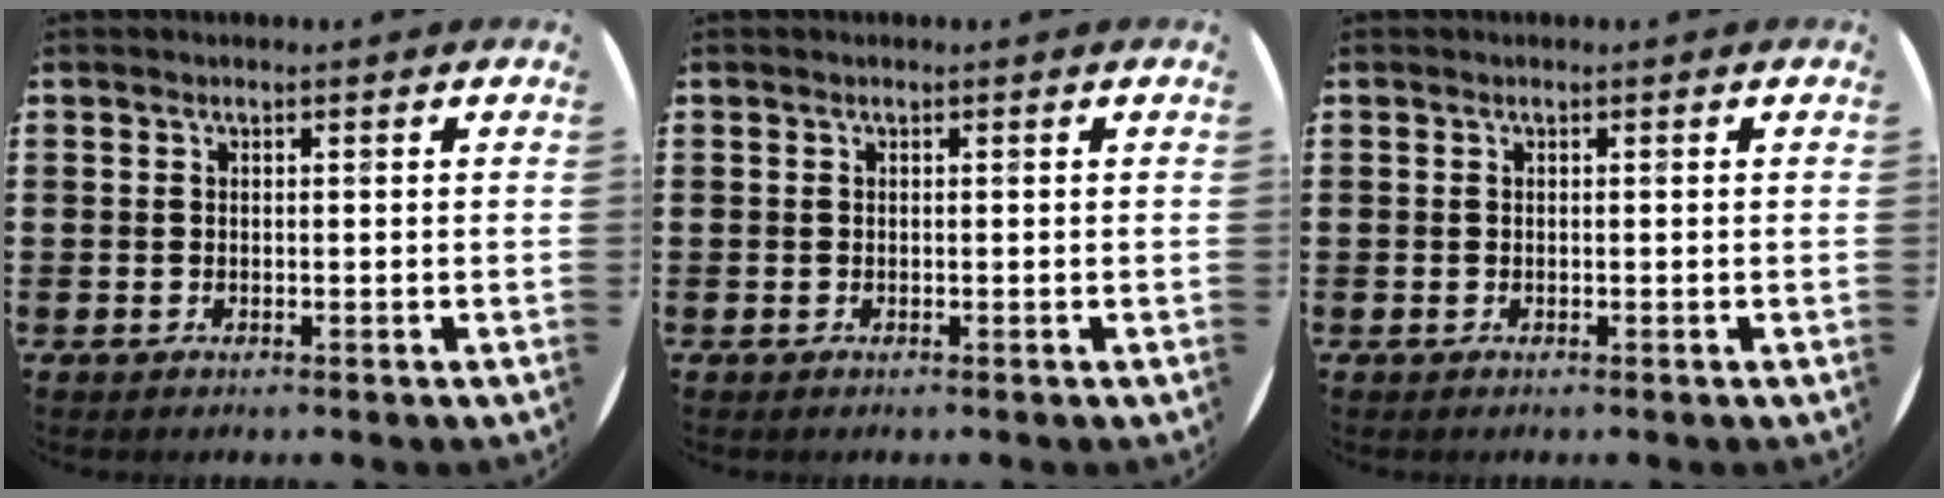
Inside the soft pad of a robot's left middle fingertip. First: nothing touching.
{"total": 0.0}
{"total": 0.0}